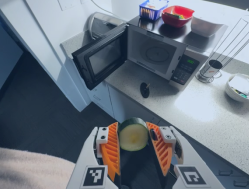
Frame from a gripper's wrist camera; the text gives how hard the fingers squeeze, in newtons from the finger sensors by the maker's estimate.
{"total": 11.2, "left": 11.3, "right": 11.2}